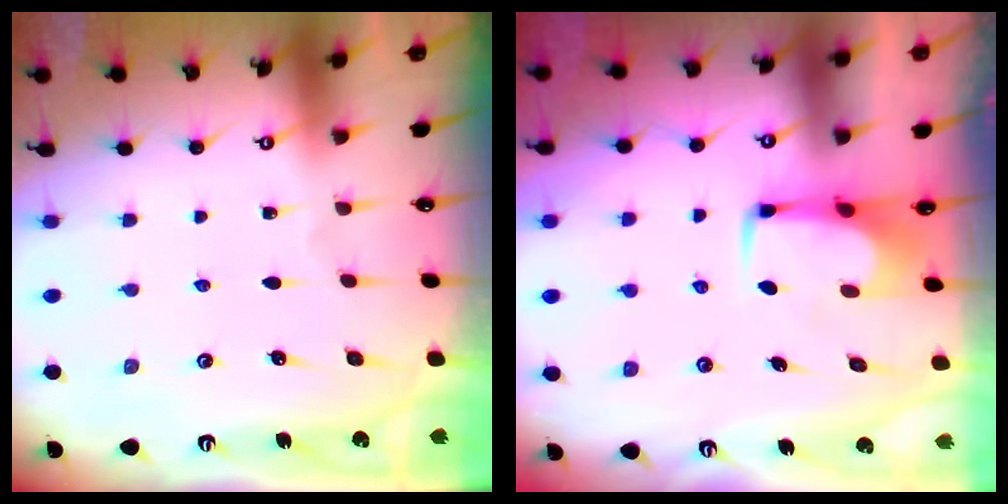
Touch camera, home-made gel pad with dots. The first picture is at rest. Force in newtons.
{"total": 1.6, "press": 1.4, "slide": 0.7}